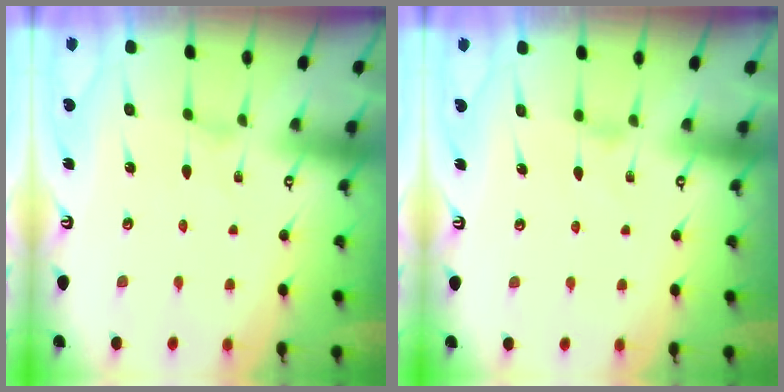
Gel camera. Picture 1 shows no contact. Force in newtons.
{"total": 1.8, "press": 1.7, "slide": 0.3}